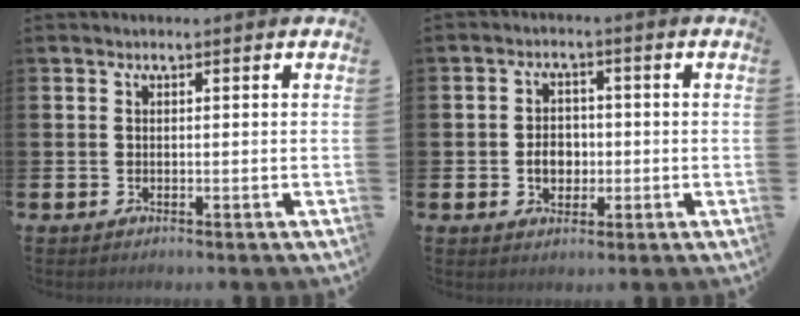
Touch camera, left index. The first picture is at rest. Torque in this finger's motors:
{"motor_torque": [0.17, 0.10, 0.07, 0.02]}